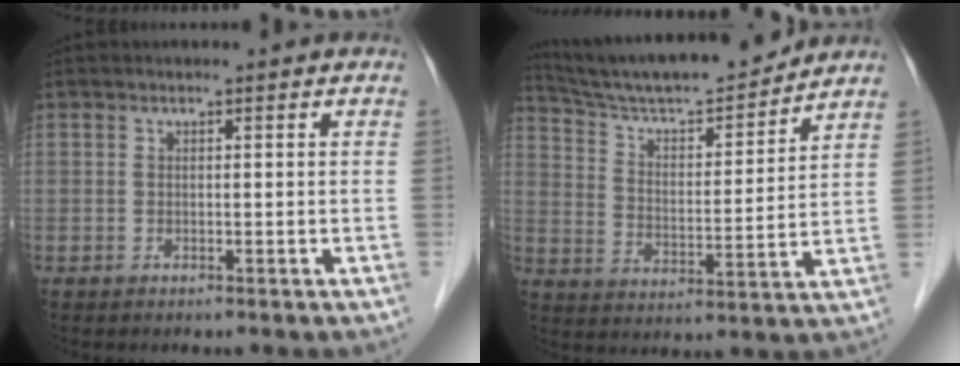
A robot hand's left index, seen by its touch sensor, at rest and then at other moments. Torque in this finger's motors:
{"motor_torque": [-0.16, -0.55, 0.17, 0.05]}